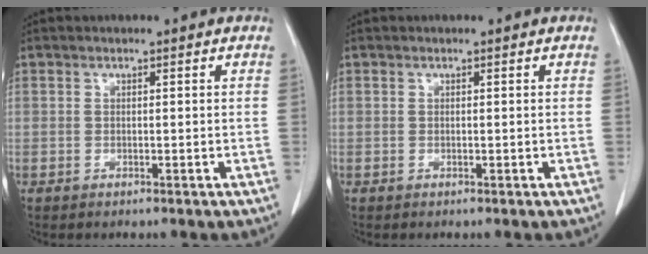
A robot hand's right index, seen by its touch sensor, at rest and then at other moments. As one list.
[{"total": 0.0}]